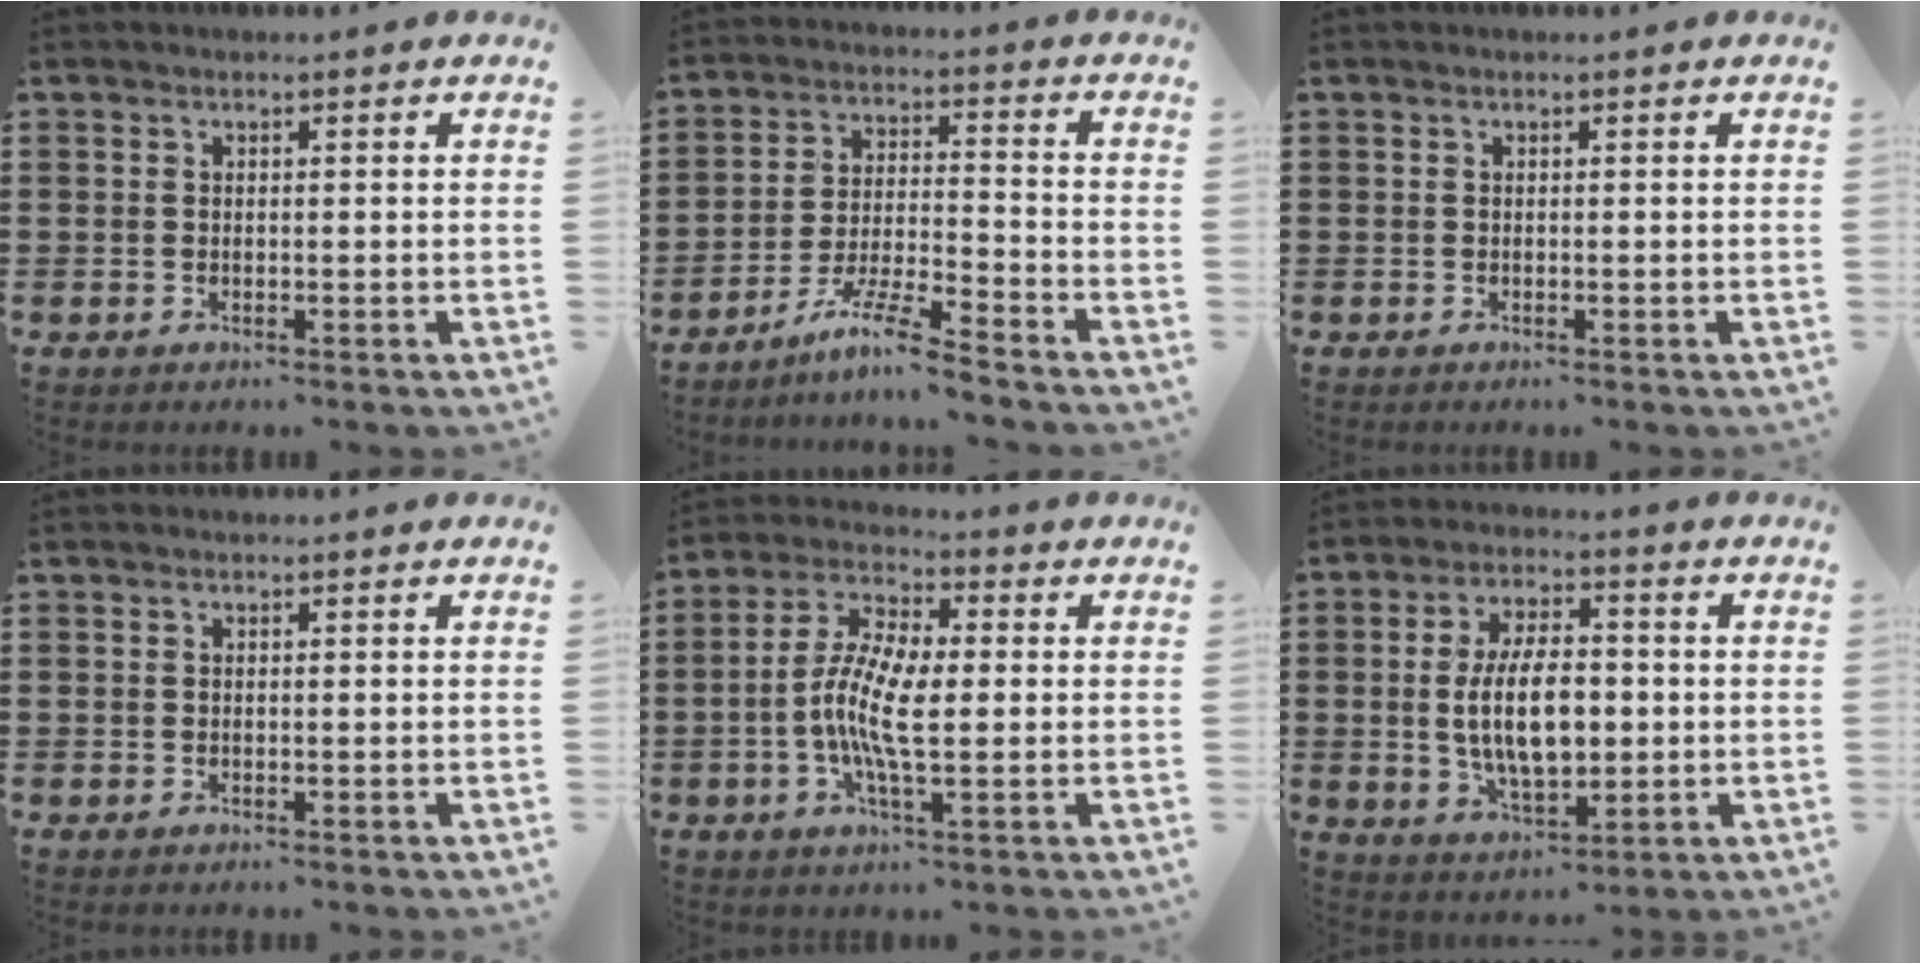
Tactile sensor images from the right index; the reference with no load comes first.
{"total": 5.1, "force": [-4.5, -0.4, 2.5], "torque": [-0.063, -0.012, -0.090]}
{"total": 0.0}
{"total": 0.0}
{"total": 9.2, "force": [-0.6, 3.0, 8.7], "torque": [-0.188, -0.005, -0.017]}
{"total": 10.5, "force": [-0.1, 5.3, 9.0], "torque": [-0.173, 0.003, -0.010]}